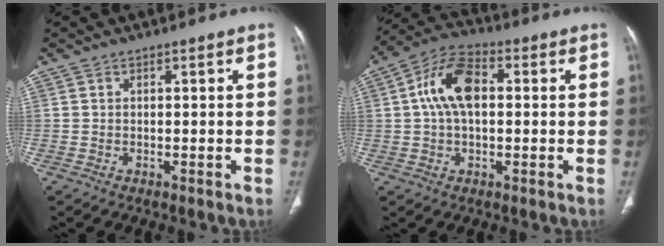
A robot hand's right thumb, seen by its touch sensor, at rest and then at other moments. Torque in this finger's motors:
{"motor_torque": [-0.54, 0.65, 0.17, -0.07, 0.26]}